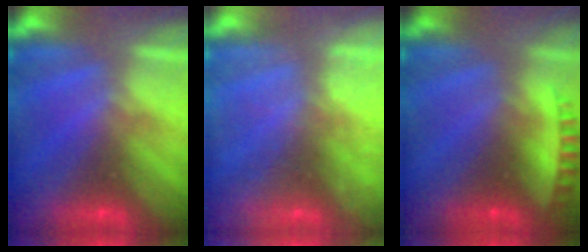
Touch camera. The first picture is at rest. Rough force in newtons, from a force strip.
{"total": 6.5}
{"total": 2.6}